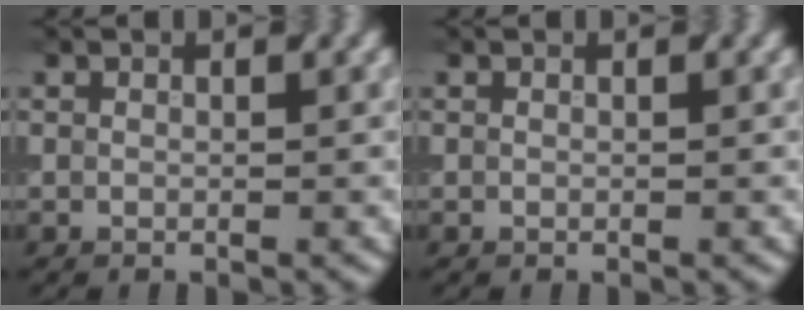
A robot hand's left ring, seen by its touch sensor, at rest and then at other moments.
{"total": 0.0}